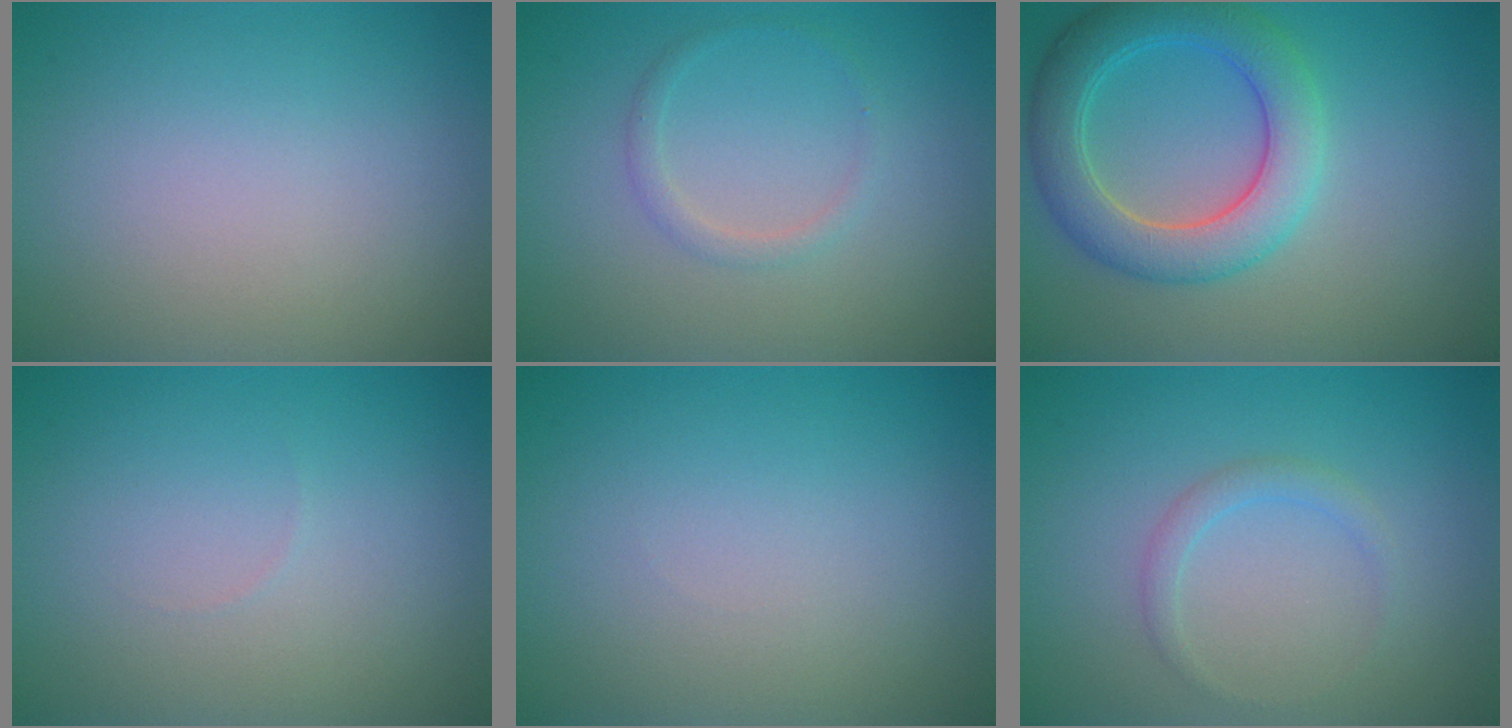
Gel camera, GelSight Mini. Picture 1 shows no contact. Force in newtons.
{"total": 1.2, "press": 1.2, "slide": 0.1}
{"total": 5.8, "press": 5.8, "slide": 0.2}
{"total": 0.0}
{"total": 0.0}
{"total": 1.3, "press": 1.3, "slide": 0.0}